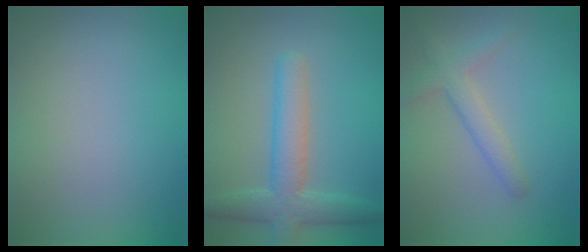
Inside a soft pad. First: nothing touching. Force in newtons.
{"total": 4.9, "press": 4.9, "slide": 0.2}
{"total": 2.6, "press": 2.5, "slide": 0.1}